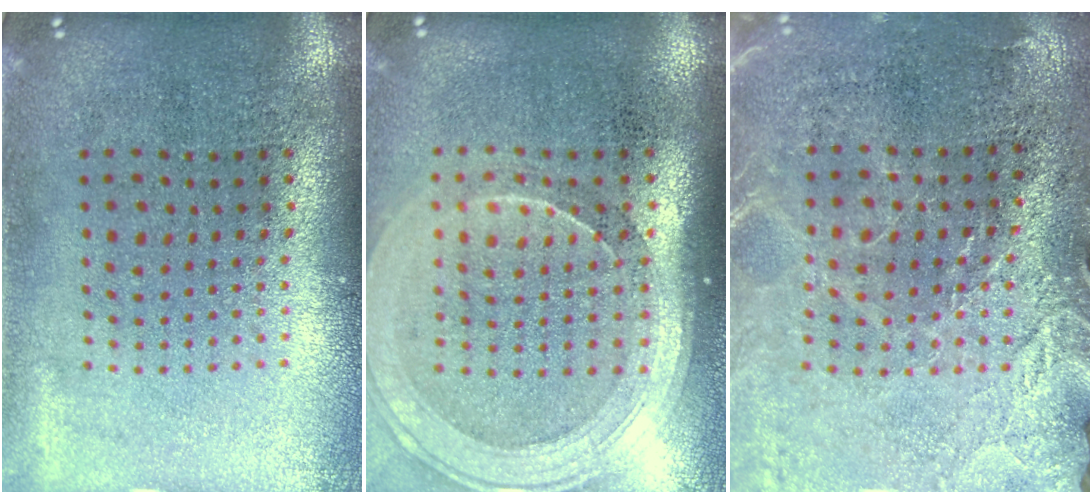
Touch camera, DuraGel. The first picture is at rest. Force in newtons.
{"total": 1.8, "press": 1.6, "slide": 0.8}
{"total": 2.8, "press": 2.6, "slide": 0.9}